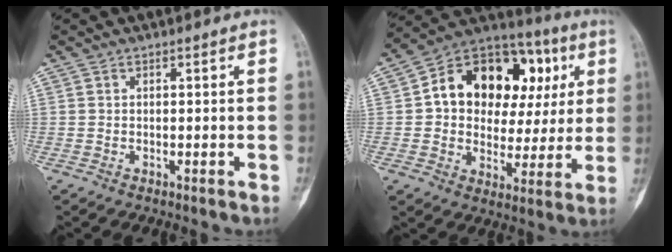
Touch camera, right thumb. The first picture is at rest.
{"total": 21.6, "force": [5.0, 15.4, 14.3], "torque": [-0.155, 0.038, 0.080]}